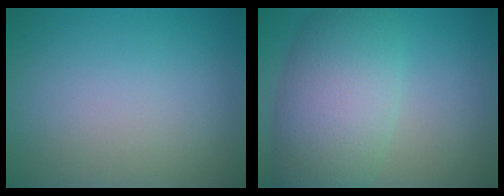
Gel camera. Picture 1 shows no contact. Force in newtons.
{"total": 8.2, "press": 8.2, "slide": 0.4}